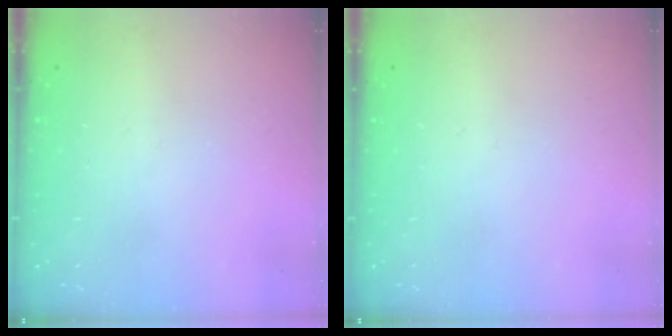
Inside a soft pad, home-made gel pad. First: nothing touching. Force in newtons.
{"total": 0.0}